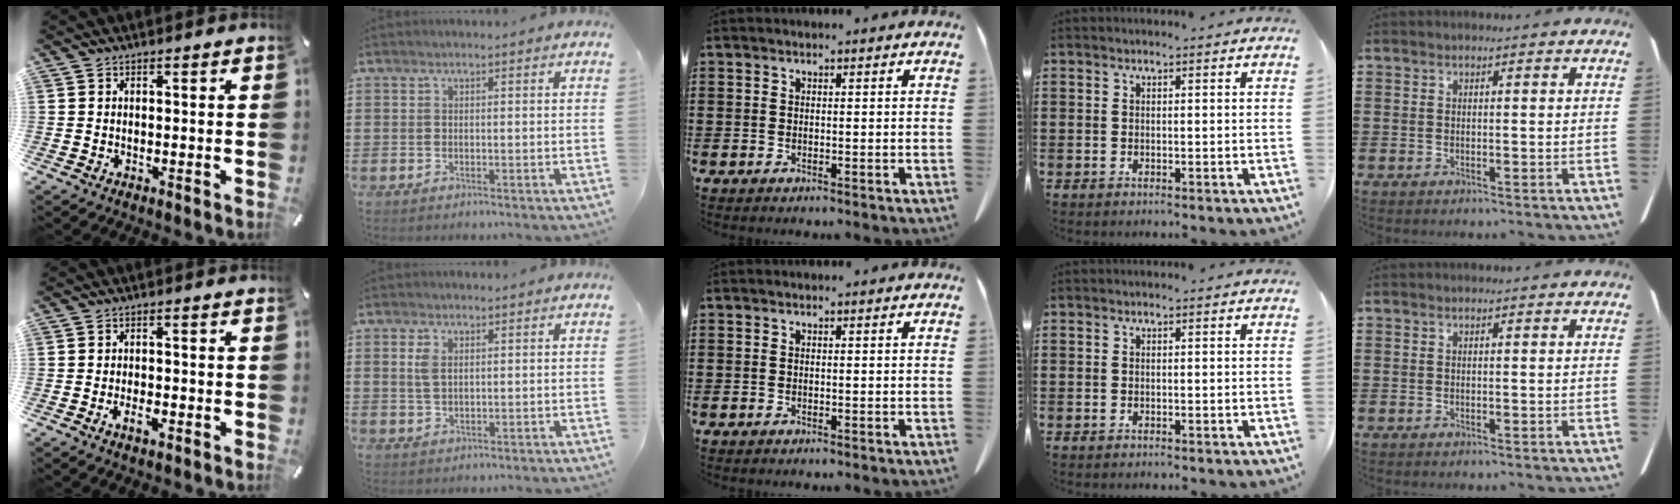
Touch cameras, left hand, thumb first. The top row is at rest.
{"thumb": {"total": 3.6, "force": [-1.6, 1.6, 2.7], "torque": [-0.043, 0.009, -0.028]}, "index": {"total": 2.6, "force": [0.8, 1.5, 1.9], "torque": [-0.045, 0.008, 0.014]}}